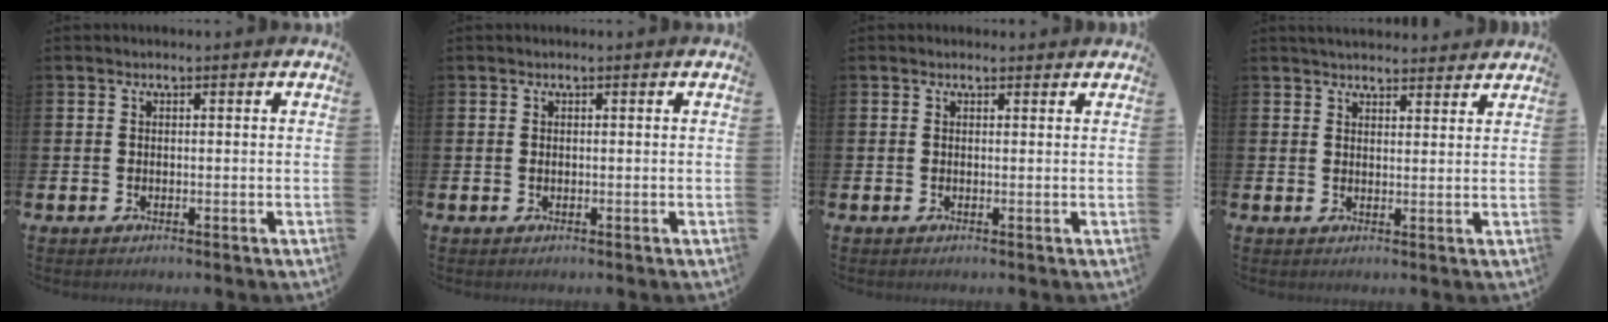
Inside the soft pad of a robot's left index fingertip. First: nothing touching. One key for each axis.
{"total": 0.0}
{"total": 0.5, "fx": 0.4, "fy": 0.3, "fz": 0.1, "tx": 0.004, "ty": 0.000, "tz": 0.006}
{"total": 3.6, "fx": 3.5, "fy": 0.6, "fz": 0.3, "tx": -0.001, "ty": -0.019, "tz": 0.063}